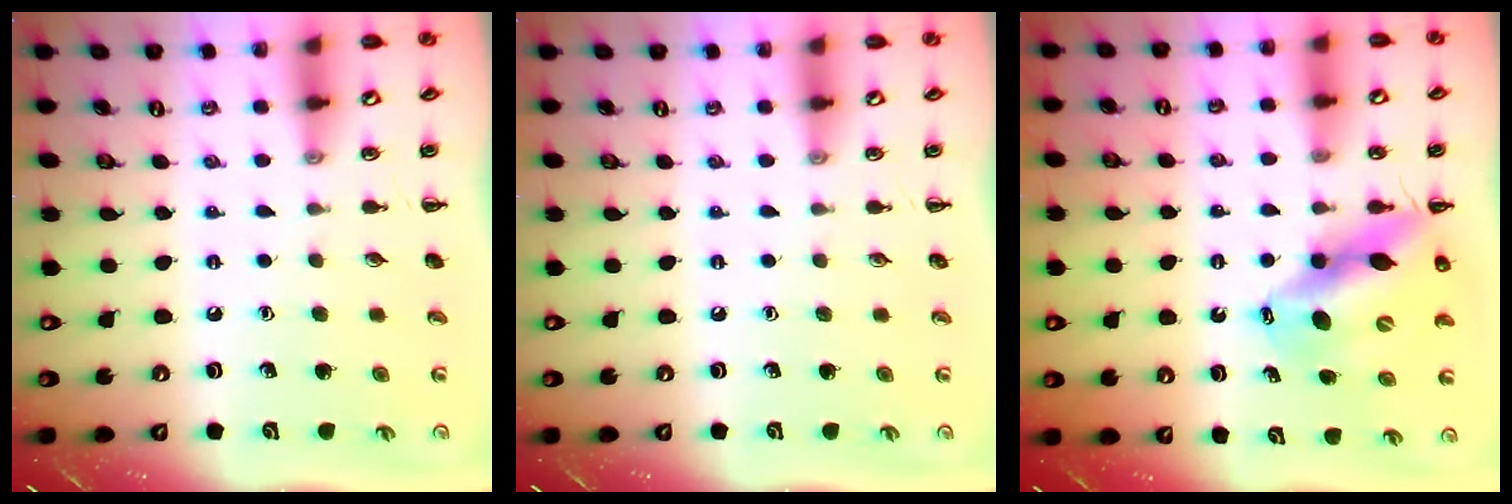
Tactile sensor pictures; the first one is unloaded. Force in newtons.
{"total": 0.0}
{"total": 13.6, "press": 13.1, "slide": 3.5}